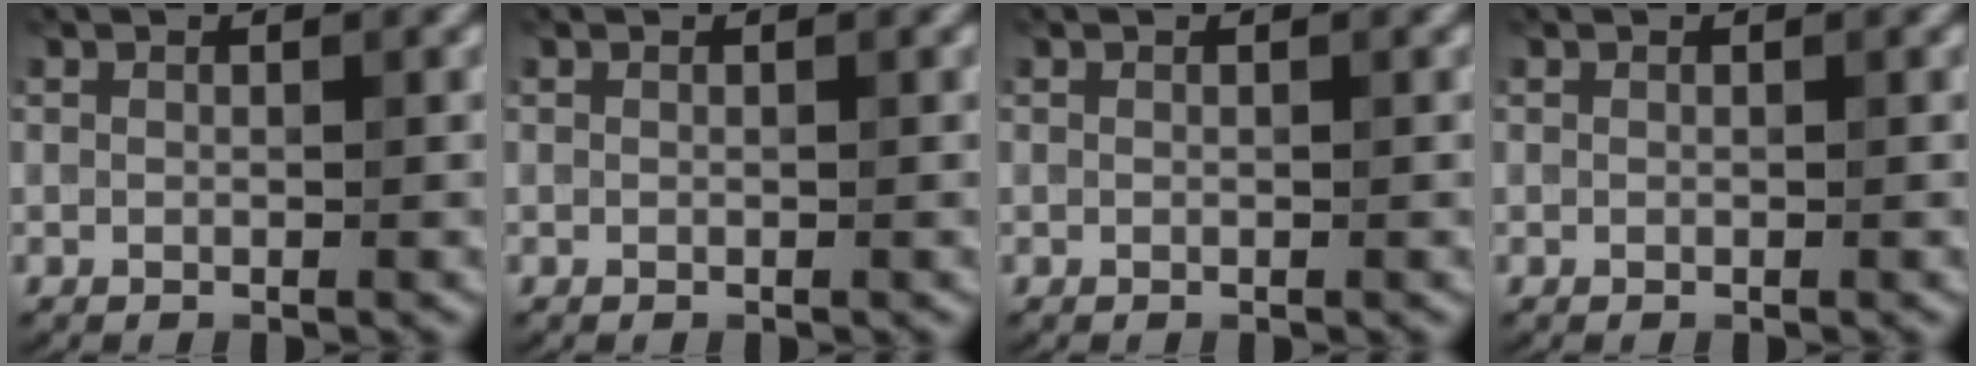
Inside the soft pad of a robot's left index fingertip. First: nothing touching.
{"total": 0.0}
{"total": 0.0}
{"total": 0.0}